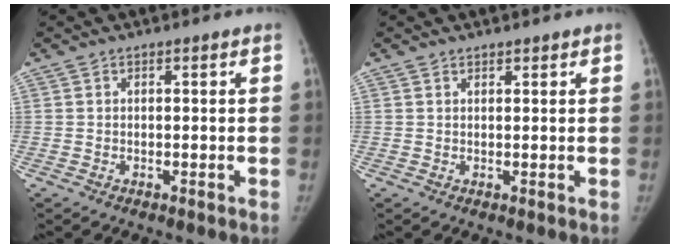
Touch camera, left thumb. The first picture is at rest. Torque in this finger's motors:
{"motor_torque": [-0.20, -0.06, -0.42, 0.26, -0.01]}